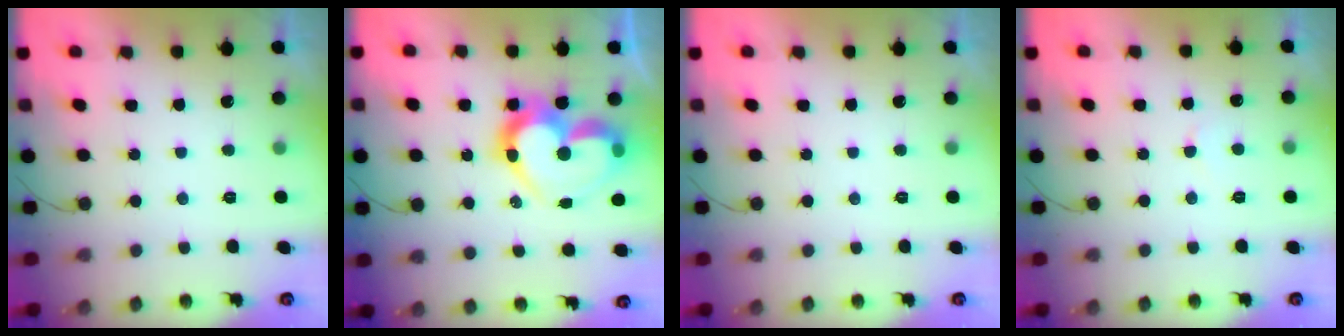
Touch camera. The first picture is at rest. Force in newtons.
{"total": 17.7, "press": 17.6, "slide": 1.9}
{"total": 0.0}
{"total": 2.4, "press": 2.4, "slide": 0.2}